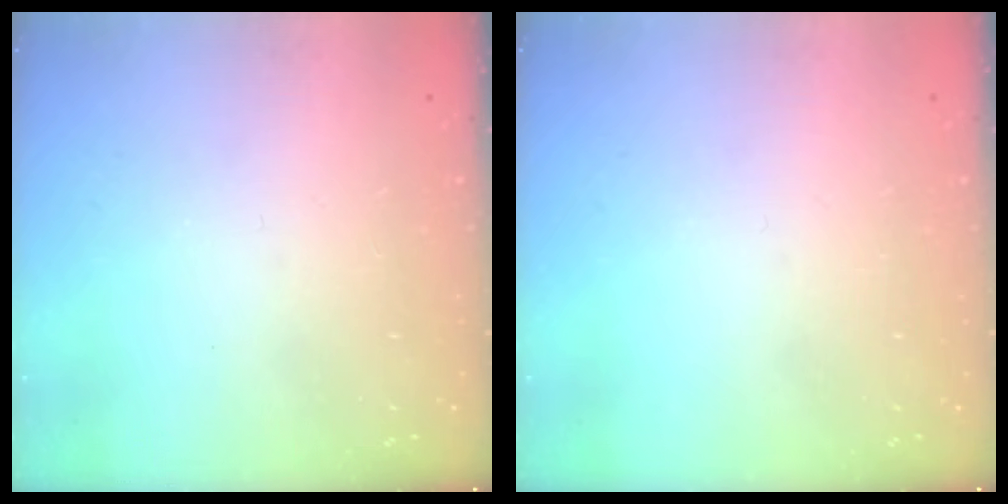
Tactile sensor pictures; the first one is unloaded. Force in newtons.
{"total": 0.0}